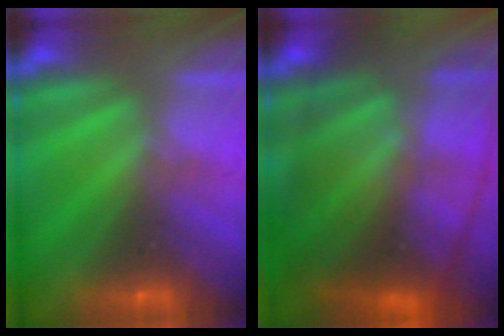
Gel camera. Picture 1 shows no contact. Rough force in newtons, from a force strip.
{"total": 7.2}